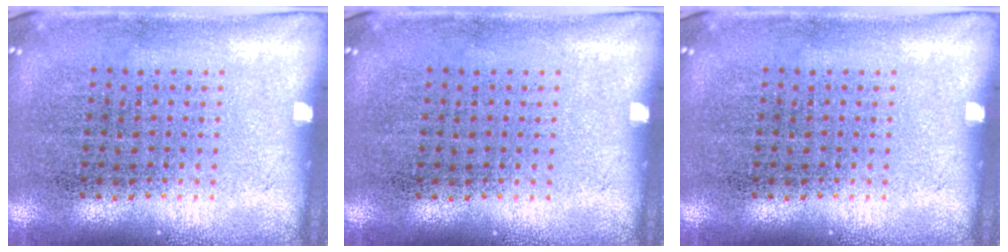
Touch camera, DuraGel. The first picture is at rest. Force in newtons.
{"total": 0.0}
{"total": 0.0}